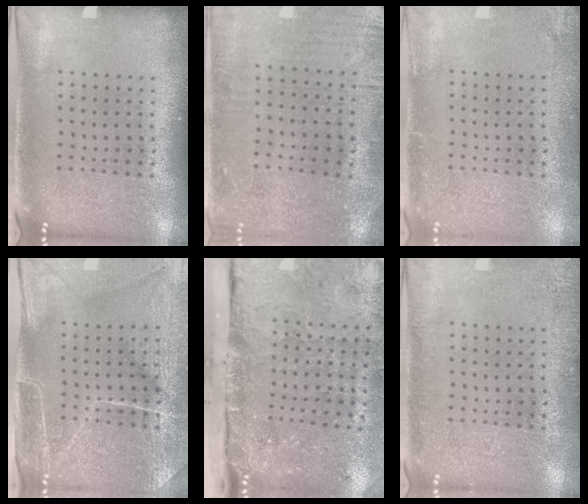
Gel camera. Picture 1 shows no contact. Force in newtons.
{"total": 0.7, "press": 0.5, "slide": 0.5}
{"total": 2.0, "press": 1.9, "slide": 0.1}
{"total": 4.5, "press": 4.1, "slide": 1.9}
{"total": 4.9, "press": 3.7, "slide": 3.3}
{"total": 2.0, "press": 2.0, "slide": 0.3}